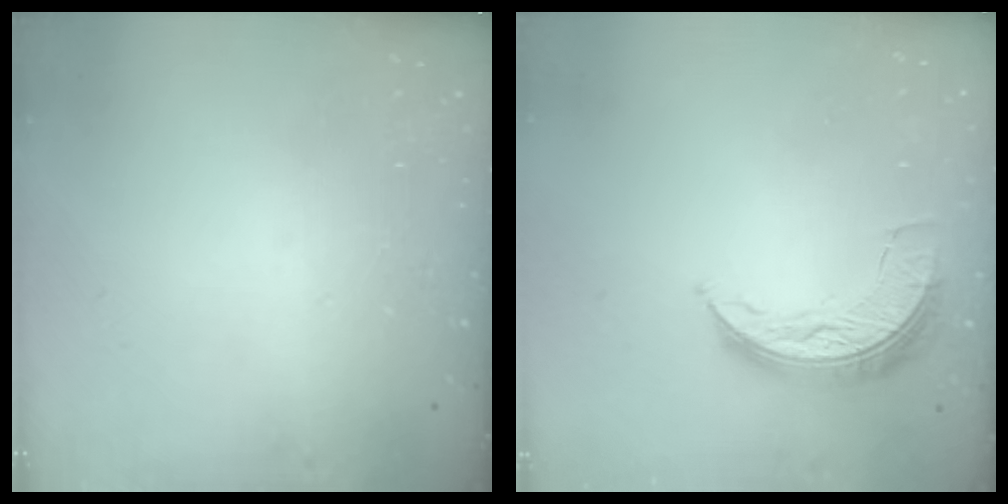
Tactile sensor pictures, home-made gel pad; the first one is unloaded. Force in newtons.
{"total": 8.3, "press": 8.3, "slide": 0.5}